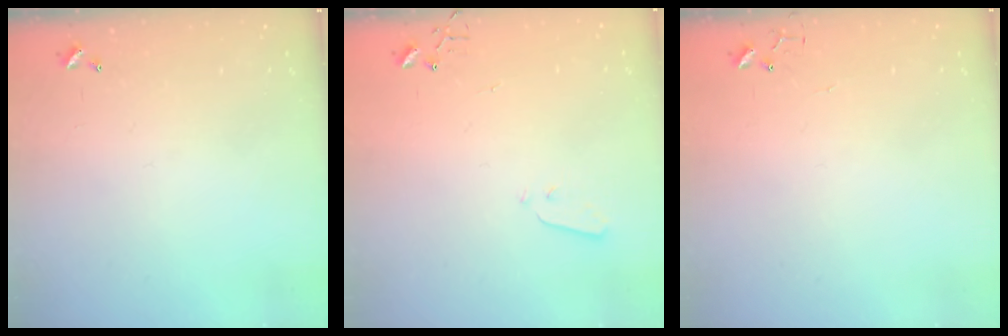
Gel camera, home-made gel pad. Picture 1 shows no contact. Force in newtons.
{"total": 2.9, "press": 2.9, "slide": 0.4}
{"total": 3.8, "press": 3.8, "slide": 0.3}